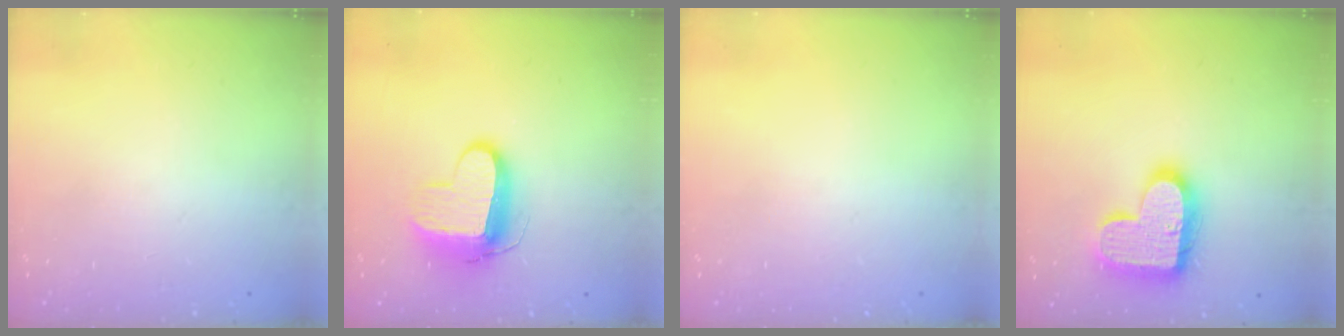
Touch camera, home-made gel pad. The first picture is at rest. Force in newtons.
{"total": 11.1, "press": 11.1, "slide": 1.0}
{"total": 0.0}
{"total": 17.8, "press": 17.7, "slide": 1.1}